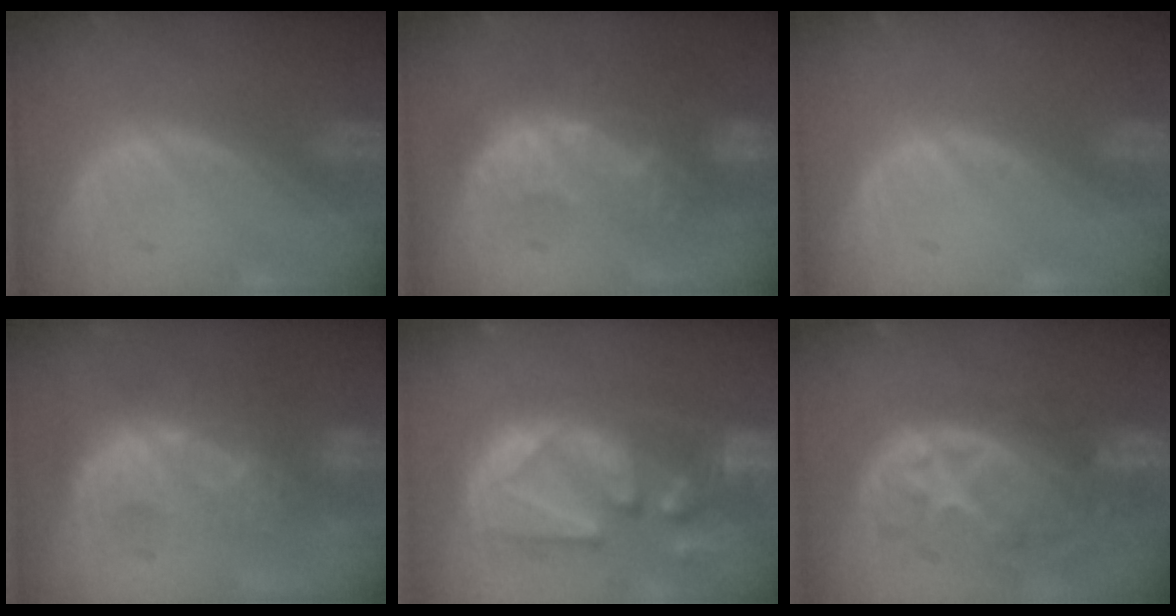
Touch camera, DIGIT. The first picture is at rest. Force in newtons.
{"total": 9.3, "press": 8.8, "slide": 3.1}
{"total": 0.0}
{"total": 9.8, "press": 8.5, "slide": 4.9}
{"total": 12.1, "press": 11.0, "slide": 5.1}
{"total": 11.1, "press": 9.8, "slide": 5.2}